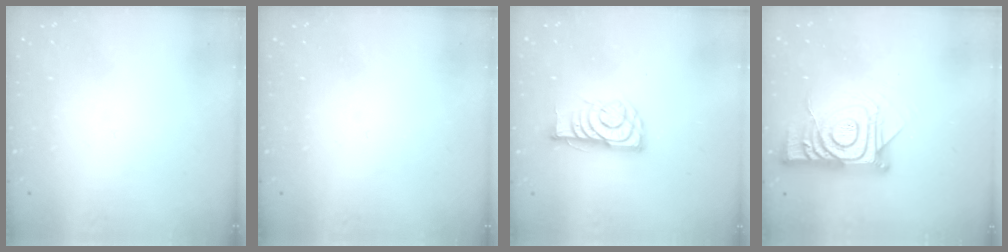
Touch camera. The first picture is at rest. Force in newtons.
{"total": 0.0}
{"total": 11.5, "press": 11.4, "slide": 0.5}
{"total": 16.1, "press": 16.1, "slide": 1.3}